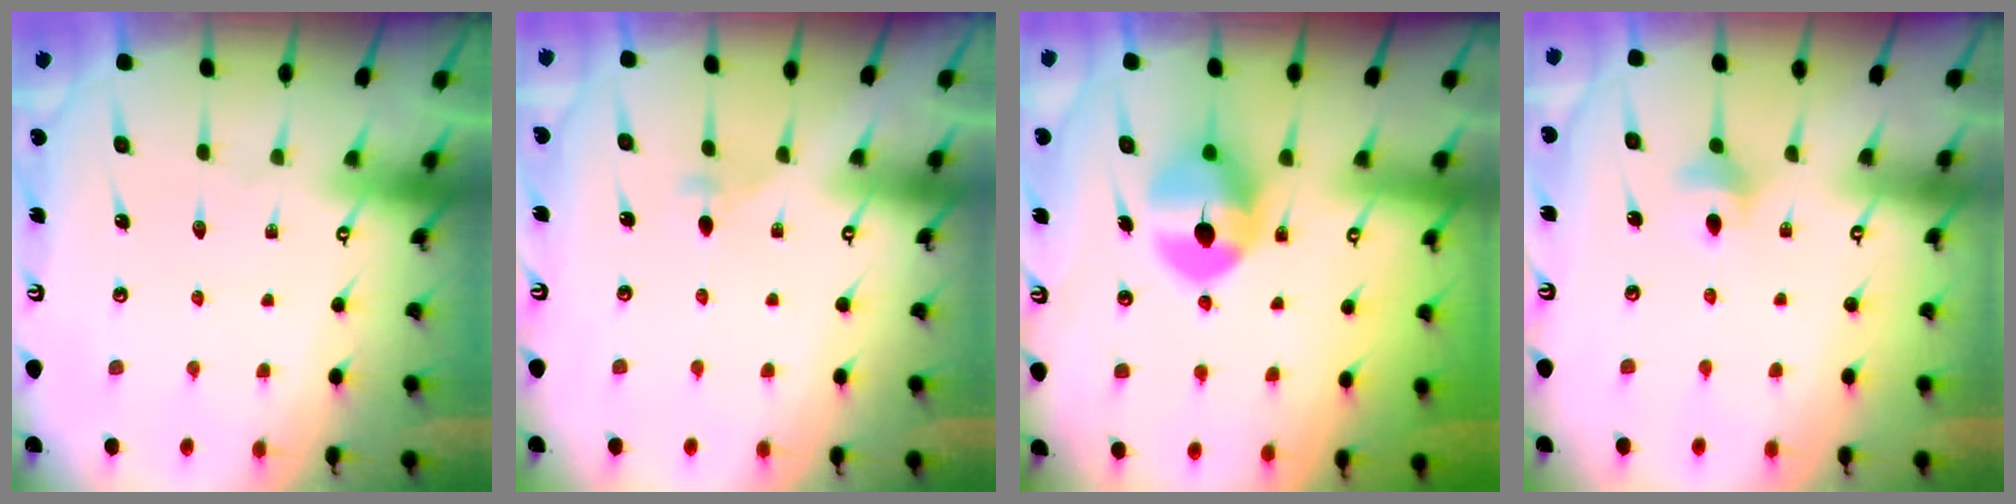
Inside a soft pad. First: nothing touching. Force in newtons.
{"total": 3.0, "press": 2.9, "slide": 0.5}
{"total": 8.2, "press": 8.1, "slide": 1.3}
{"total": 6.2, "press": 6.1, "slide": 1.0}